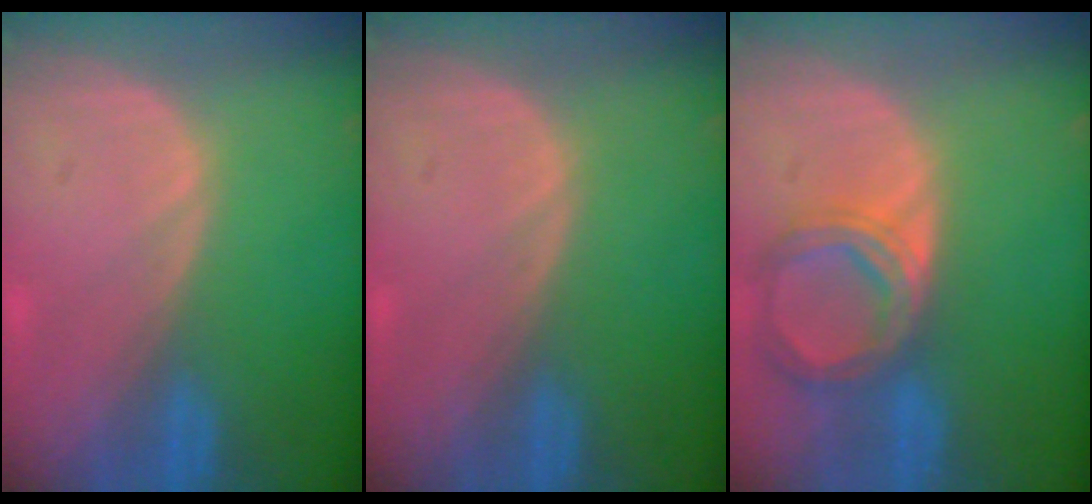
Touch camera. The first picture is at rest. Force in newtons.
{"total": 0.0}
{"total": 6.7, "press": 6.2, "slide": 2.7}